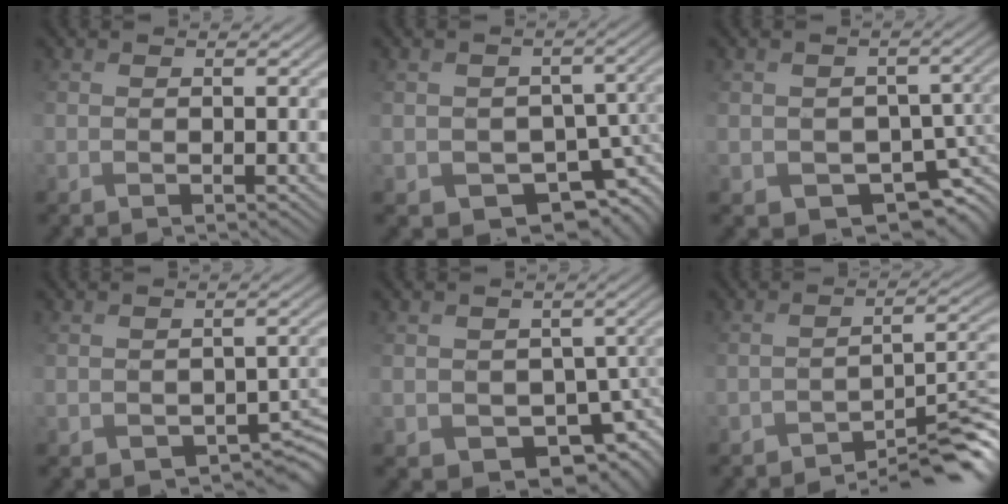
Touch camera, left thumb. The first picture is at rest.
{"total": 8.2, "force": [-2.9, 6.4, 4.2], "torque": [-0.062, -0.024, -0.037]}
{"total": 7.5, "force": [-2.2, 6.1, 3.8], "torque": [-0.059, -0.025, -0.025]}
{"total": 4.9, "force": [-2.6, 3.5, 2.2], "torque": [-0.024, -0.023, -0.035]}
{"total": 6.6, "force": [-1.9, 5.4, 3.4], "torque": [-0.048, -0.022, -0.026]}
{"total": 6.0, "force": [-4.8, 1.2, 3.5], "torque": [-0.030, 0.003, -0.073]}